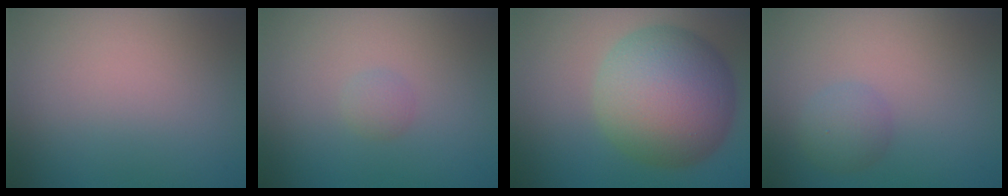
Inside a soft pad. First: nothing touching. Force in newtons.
{"total": 1.0, "press": 1.0, "slide": 0.0}
{"total": 12.0, "press": 12.0, "slide": 0.4}
{"total": 2.0, "press": 2.0, "slide": 0.1}